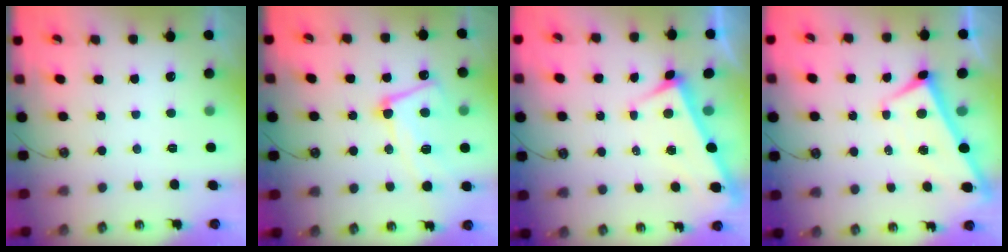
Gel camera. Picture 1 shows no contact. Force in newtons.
{"total": 11.5, "press": 11.4, "slide": 1.5}
{"total": 3.5, "press": 3.4, "slide": 0.3}
{"total": 2.1, "press": 2.1, "slide": 0.3}